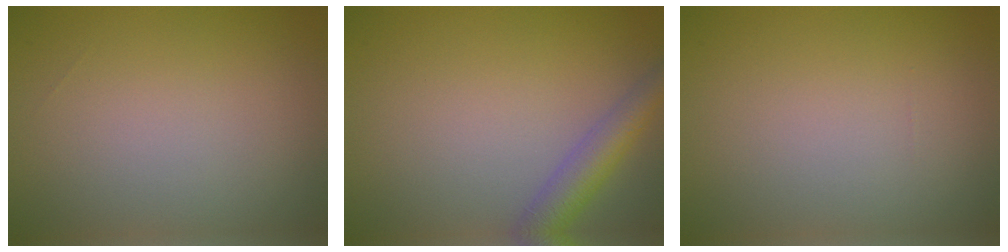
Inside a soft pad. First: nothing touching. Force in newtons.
{"total": 3.5, "press": 3.5, "slide": 0.2}
{"total": 0.0}